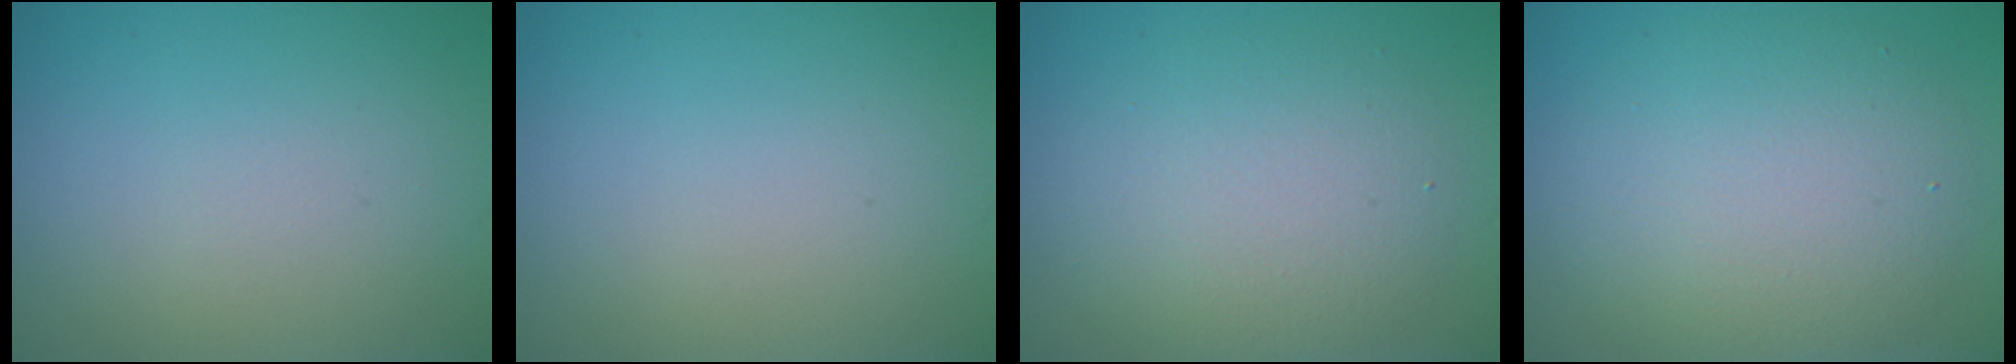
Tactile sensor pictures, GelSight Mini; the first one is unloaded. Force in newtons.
{"total": 0.0}
{"total": 5.1, "press": 5.1, "slide": 0.2}
{"total": 6.5, "press": 6.5, "slide": 0.1}